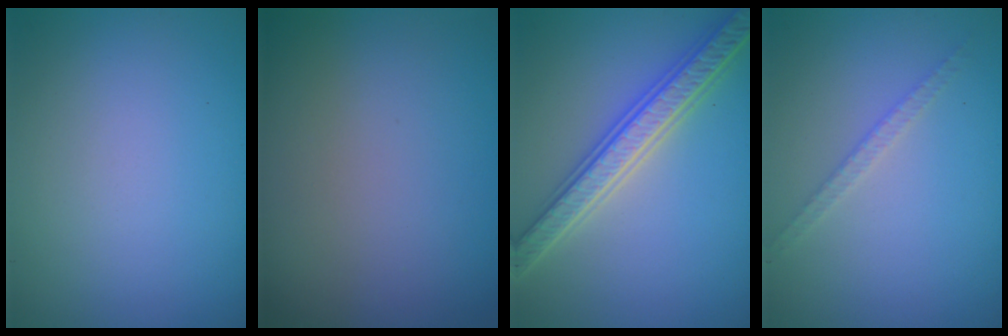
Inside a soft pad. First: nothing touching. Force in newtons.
{"total": 0.0}
{"total": 5.6, "press": 5.4, "slide": 1.1}
{"total": 1.3, "press": 1.3, "slide": 0.2}